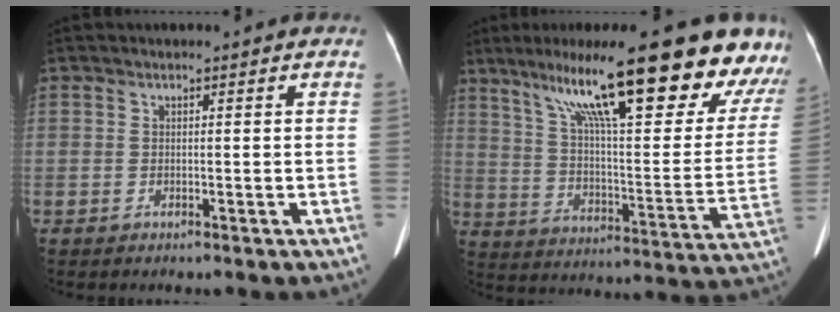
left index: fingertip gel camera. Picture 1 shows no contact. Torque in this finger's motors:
{"motor_torque": [0.68, -0.80, 0.65, 0.21]}